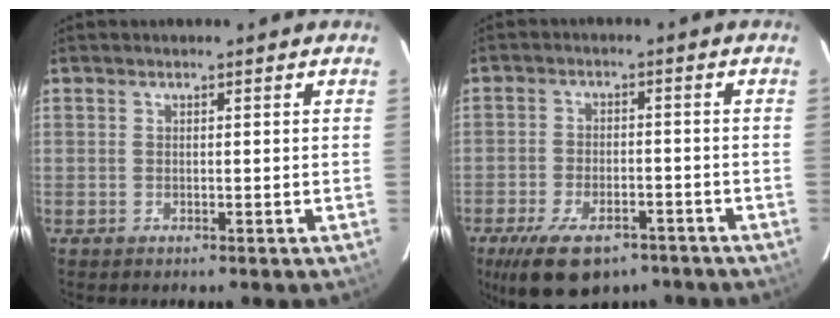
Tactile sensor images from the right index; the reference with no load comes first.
{"total": 13.6, "force": [-9.0, 6.6, 7.7], "torque": [-0.170, -0.019, -0.140]}